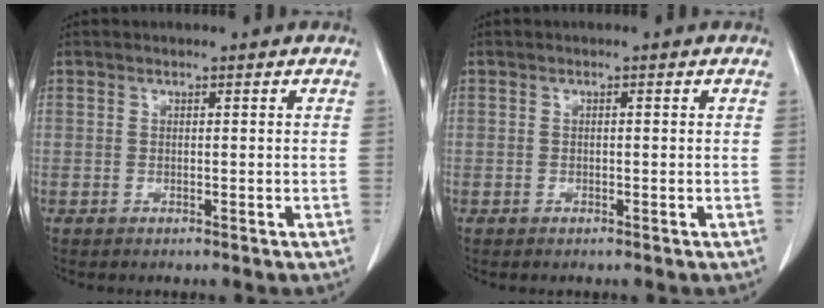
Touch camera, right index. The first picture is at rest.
{"total": 0.0}